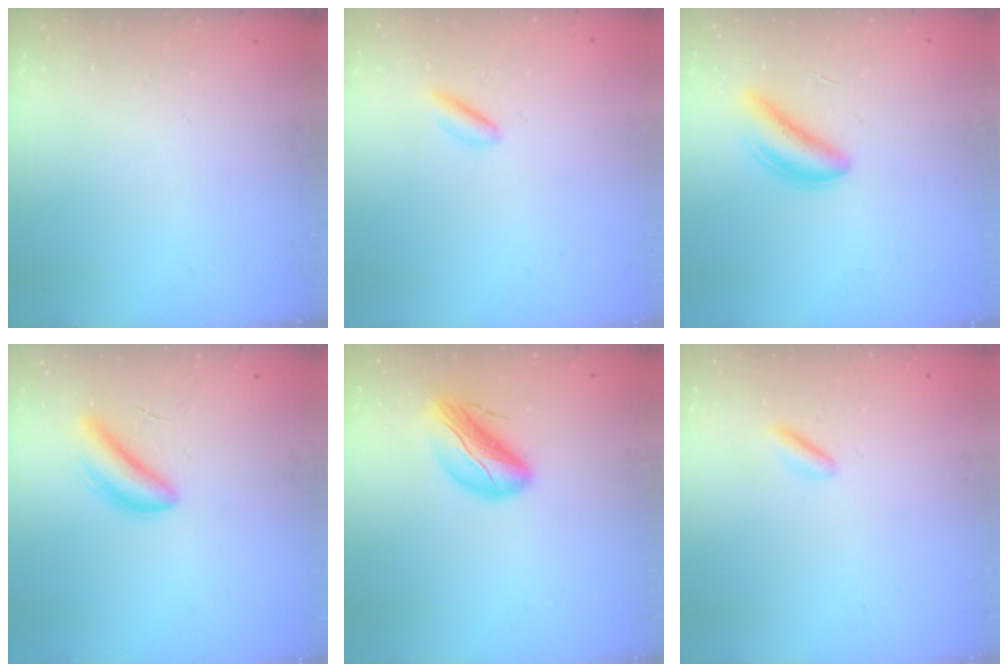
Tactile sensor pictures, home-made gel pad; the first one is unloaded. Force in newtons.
{"total": 2.2, "press": 2.1, "slide": 0.7}
{"total": 4.4, "press": 4.3, "slide": 0.4}
{"total": 4.9, "press": 4.7, "slide": 1.4}
{"total": 12.2, "press": 11.8, "slide": 3.1}
{"total": 2.2, "press": 2.0, "slide": 0.9}